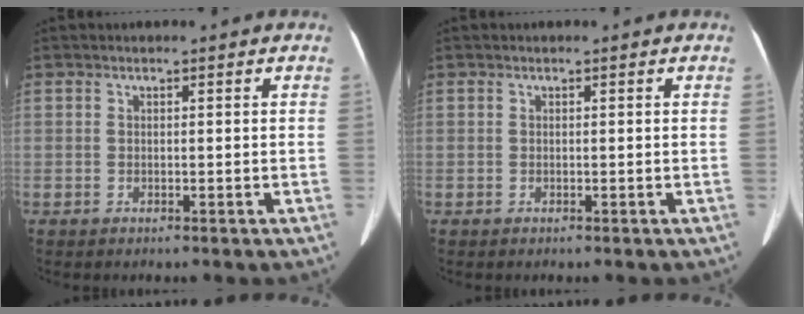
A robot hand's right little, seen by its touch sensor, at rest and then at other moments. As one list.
[{"total": 0.0}]